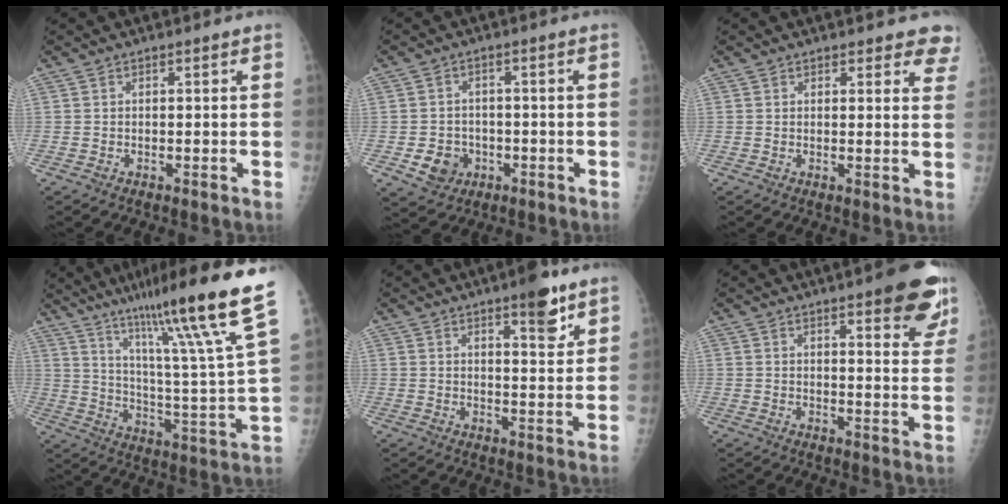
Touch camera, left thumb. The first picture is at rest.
{"total": 6.0, "force": [-1.9, 5.3, 2.3], "torque": [-0.013, 0.008, -0.026]}
{"total": 6.0, "force": [5.3, 2.7, 0.8], "torque": [0.042, -0.022, 0.037]}
{"total": 25.6, "force": [16.9, 0.8, 19.2], "torque": [-0.283, -0.071, 0.265]}
{"total": 7.1, "force": [4.6, 2.1, 5.0], "torque": [-0.054, -0.027, 0.062]}
{"total": 13.2, "force": [8.2, 3.6, 9.7], "torque": [-0.083, -0.039, 0.095]}